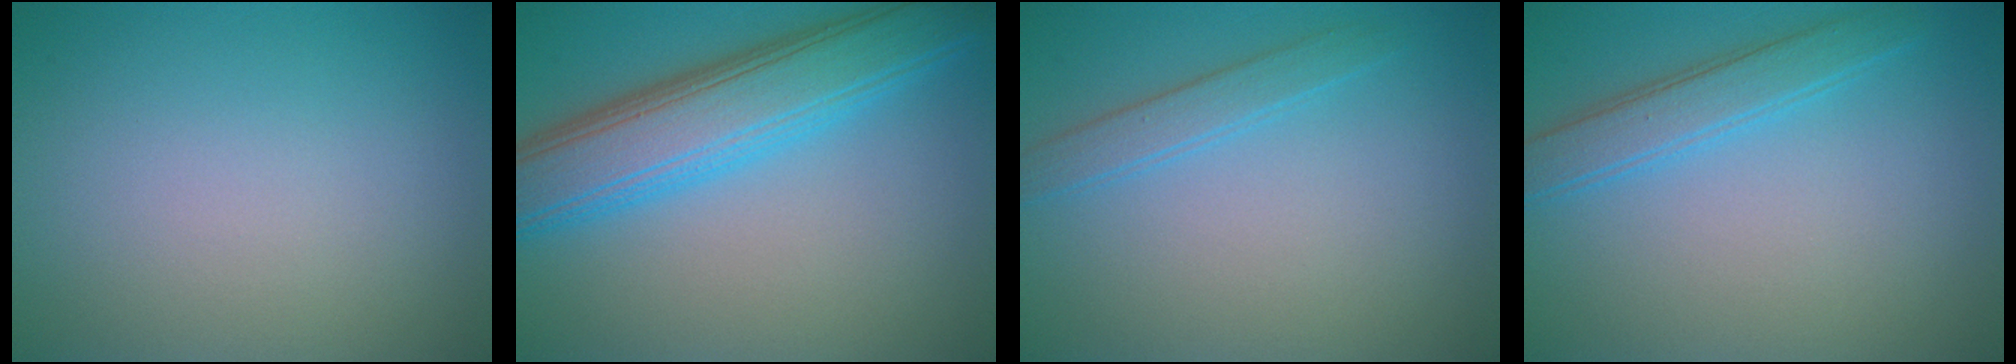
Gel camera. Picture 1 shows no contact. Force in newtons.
{"total": 8.0, "press": 8.0, "slide": 0.4}
{"total": 2.0, "press": 2.0, "slide": 0.1}
{"total": 3.0, "press": 3.0, "slide": 0.0}